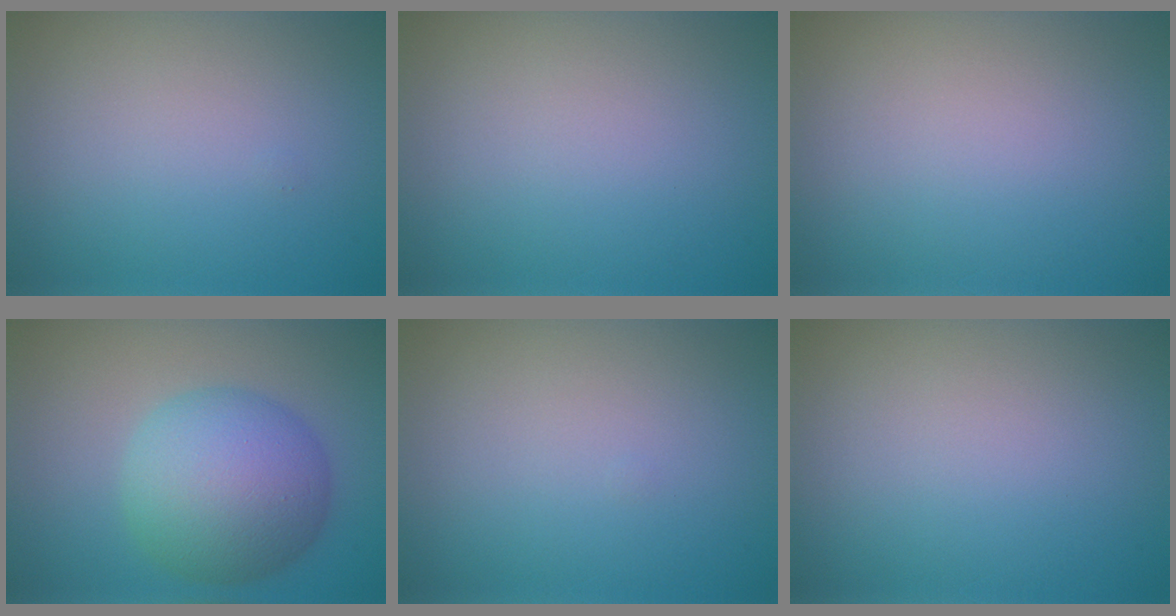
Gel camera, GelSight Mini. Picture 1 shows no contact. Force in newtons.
{"total": 0.0}
{"total": 0.0}
{"total": 8.7, "press": 8.7, "slide": 0.2}
{"total": 0.0}
{"total": 0.0}